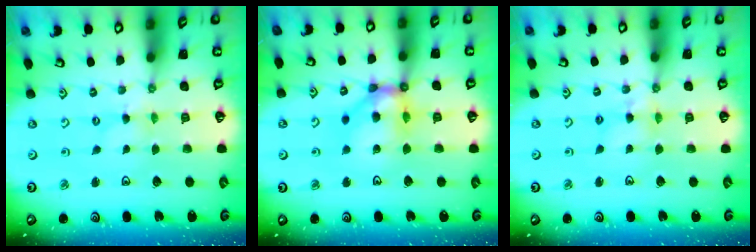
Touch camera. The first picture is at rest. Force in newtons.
{"total": 12.7, "press": 12.6, "slide": 1.4}
{"total": 6.2, "press": 6.2, "slide": 0.5}